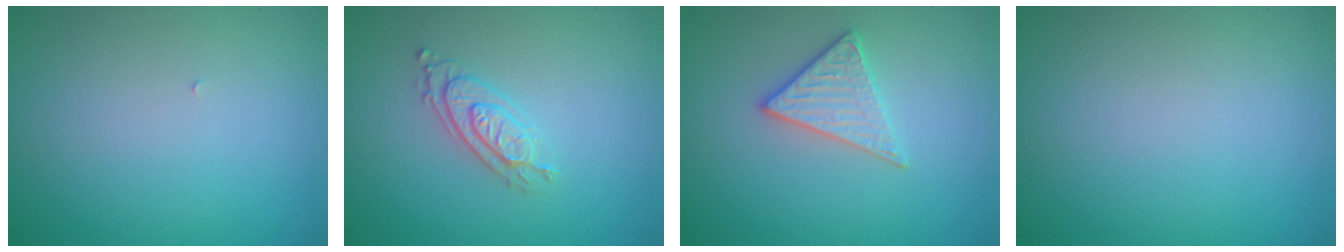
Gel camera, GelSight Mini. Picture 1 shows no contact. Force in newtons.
{"total": 2.8, "press": 2.2, "slide": 1.7}
{"total": 2.7, "press": 2.6, "slide": 1.0}
{"total": 0.0}